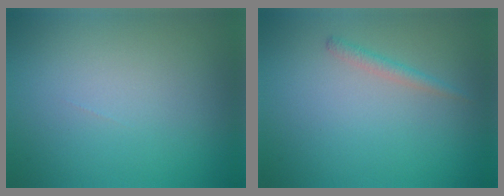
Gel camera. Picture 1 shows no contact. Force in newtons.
{"total": 1.1, "press": 1.1, "slide": 0.0}